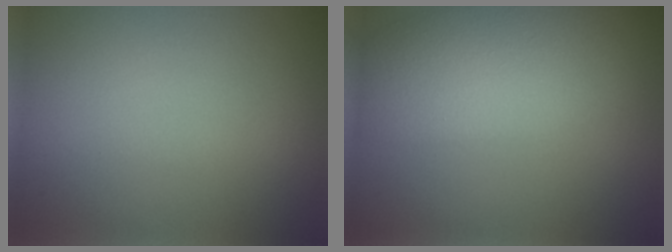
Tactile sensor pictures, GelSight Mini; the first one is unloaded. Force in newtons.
{"total": 8.5, "press": 8.5, "slide": 0.4}